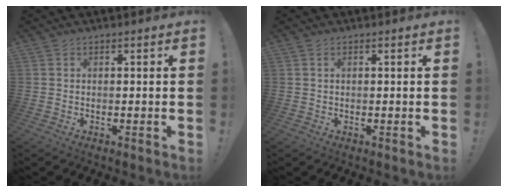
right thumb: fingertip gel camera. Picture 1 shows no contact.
{"total": 0.8, "force": [0.4, 0.2, 0.6], "torque": [-0.016, 0.002, 0.008]}